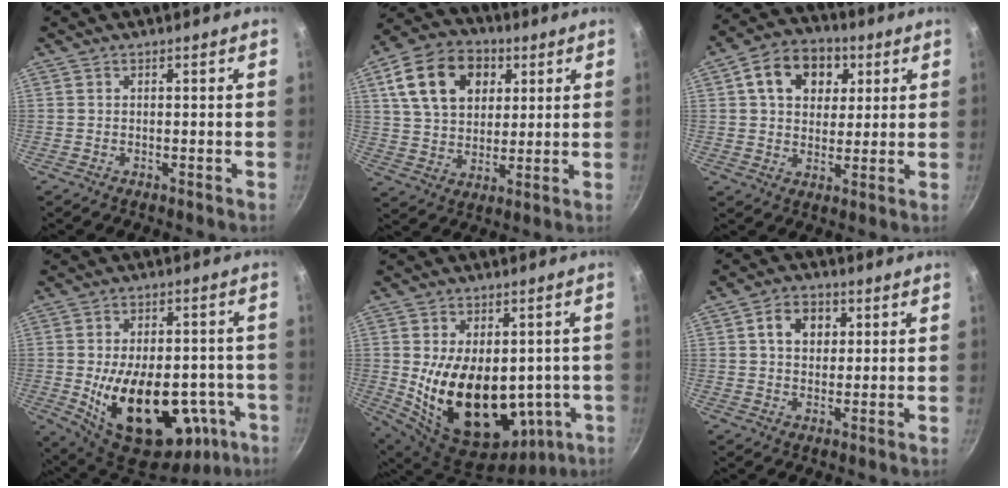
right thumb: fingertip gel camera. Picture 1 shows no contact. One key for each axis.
{"total": 16.3, "fx": 5.8, "fy": 11.6, "fz": 9.8, "tx": -0.150, "ty": -0.001, "tz": 0.094}
{"total": 12.6, "fx": 4.3, "fy": 9.4, "fz": 7.2, "tx": -0.091, "ty": 0.005, "tz": 0.059}
{"total": 25.5, "fx": -6.9, "fy": 14.7, "fz": 19.6, "tx": -0.280, "ty": 0.011, "tz": -0.077}
{"total": 22.8, "fx": -2.1, "fy": 14.3, "fz": 17.6, "tx": -0.274, "ty": -0.011, "tz": -0.003}
{"total": 6.6, "fx": 1.8, "fy": 5.1, "fz": 3.8, "tx": -0.040, "ty": 0.005, "tz": 0.025}